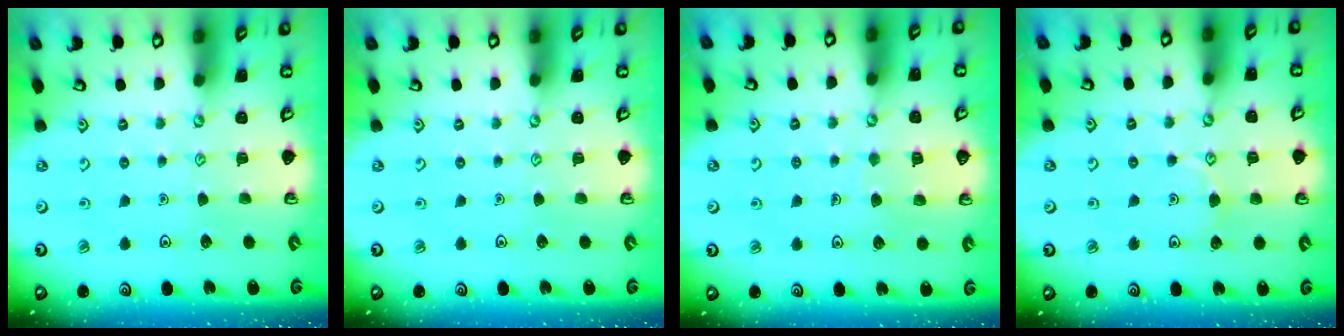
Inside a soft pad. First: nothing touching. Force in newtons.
{"total": 0.0}
{"total": 4.8, "press": 4.8, "slide": 0.4}
{"total": 4.5, "press": 4.5, "slide": 0.5}